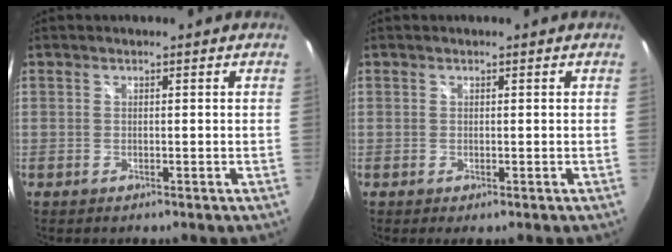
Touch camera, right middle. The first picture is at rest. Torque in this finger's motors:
{"motor_torque": [0.30, -0.51, 0.11, 0.02]}